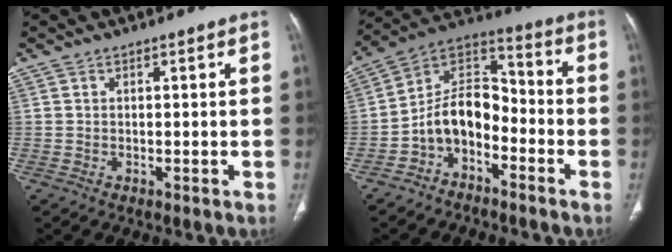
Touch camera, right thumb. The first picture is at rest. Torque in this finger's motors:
{"motor_torque": [0.44, -0.06, 0.07, -0.06, 0.18]}